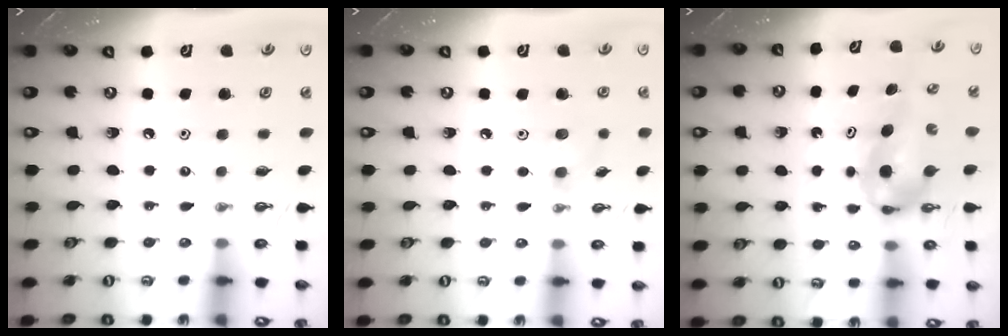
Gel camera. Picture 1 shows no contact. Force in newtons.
{"total": 5.2, "press": 5.0, "slide": 1.2}
{"total": 5.6, "press": 5.1, "slide": 2.3}